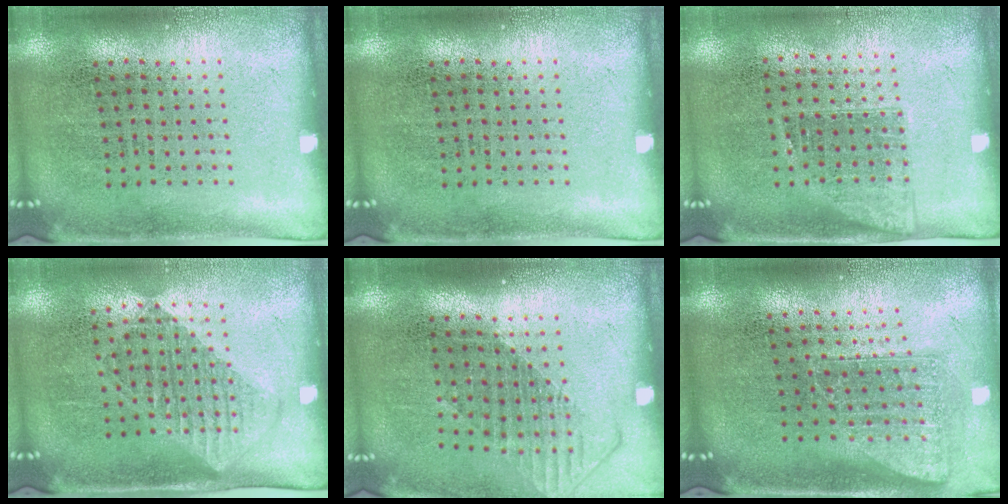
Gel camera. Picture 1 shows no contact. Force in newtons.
{"total": 0.0}
{"total": 1.2, "press": 1.0, "slide": 0.7}
{"total": 1.2, "press": 1.0, "slide": 0.5}
{"total": 1.4, "press": 1.1, "slide": 0.9}
{"total": 1.7, "press": 1.2, "slide": 1.1}